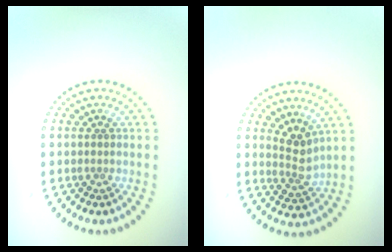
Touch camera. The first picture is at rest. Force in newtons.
{"total": 2.5, "press": 2.0, "slide": 1.6}